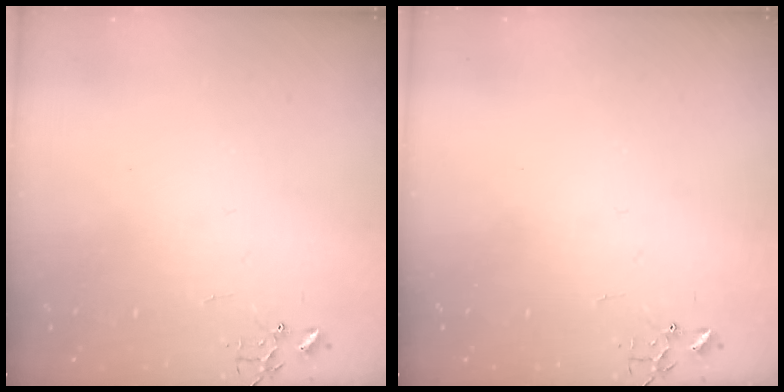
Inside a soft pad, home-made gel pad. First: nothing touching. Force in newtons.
{"total": 0.0}